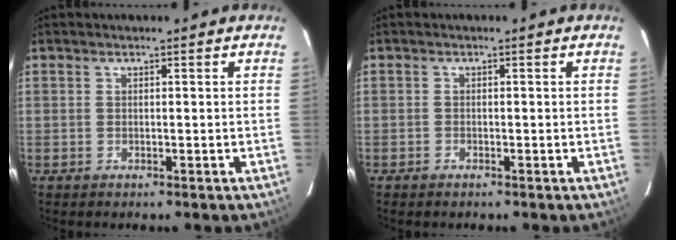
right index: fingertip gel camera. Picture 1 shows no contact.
{"total": 0.9, "force": [-0.7, 0.3, 0.4], "torque": [-0.011, -0.001, -0.010]}